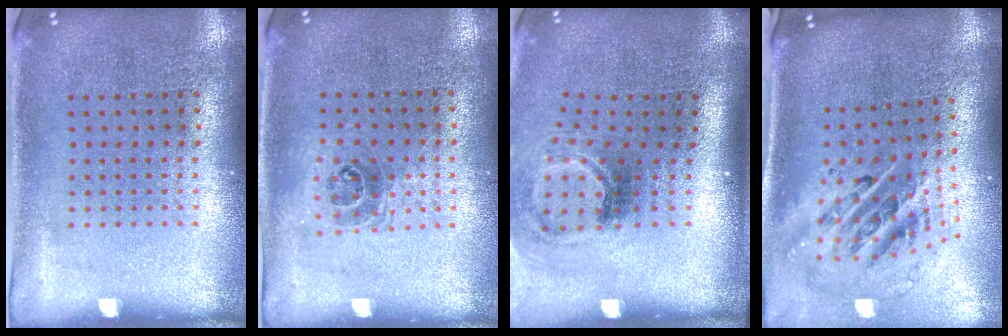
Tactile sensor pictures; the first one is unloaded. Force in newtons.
{"total": 1.0, "press": 0.9, "slide": 0.4}
{"total": 2.1, "press": 1.3, "slide": 1.6}
{"total": 2.5, "press": 1.7, "slide": 1.8}